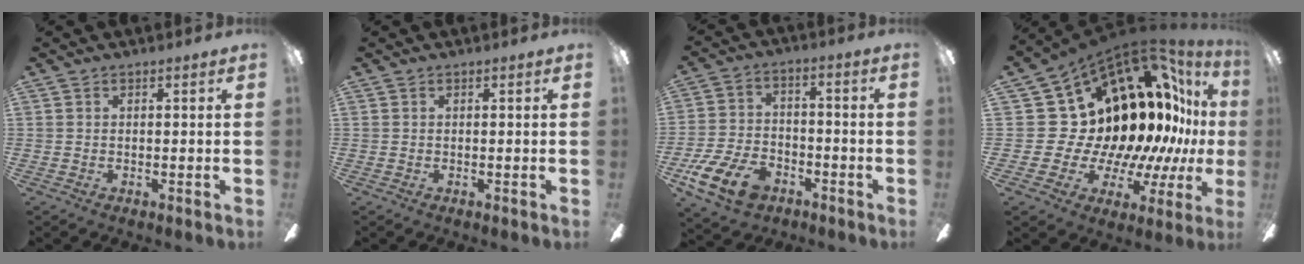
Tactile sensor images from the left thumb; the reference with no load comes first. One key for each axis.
{"total": 0.0}
{"total": 13.4, "fx": -7.8, "fy": 7.8, "fz": 7.5, "tx": -0.159, "ty": 0.048, "tz": -0.141}
{"total": 21.7, "fx": 6.9, "fy": 15.7, "fz": 13.2, "tx": -0.194, "ty": -0.108, "tz": 0.175}